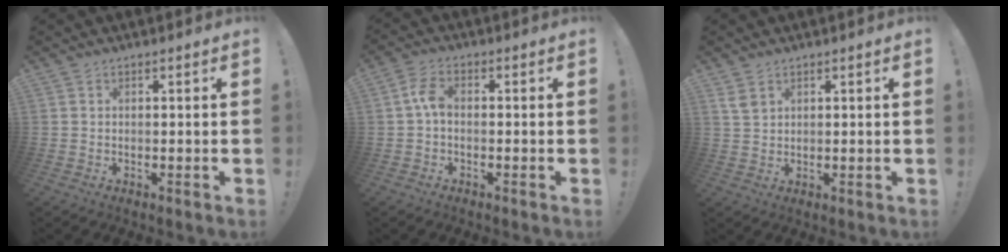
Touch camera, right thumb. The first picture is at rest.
{"total": 4.7, "force": [-0.2, 2.5, 4.0], "torque": [-0.091, 0.009, -0.003]}
{"total": 3.6, "force": [2.2, 2.0, 2.0], "torque": [-0.034, -0.008, 0.041]}